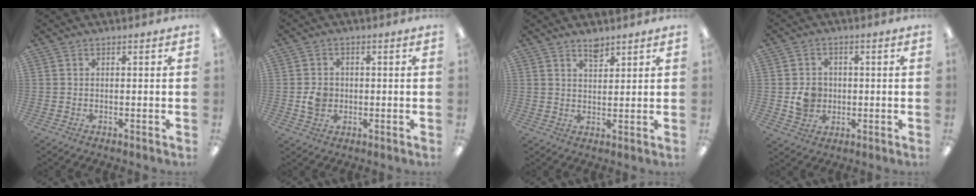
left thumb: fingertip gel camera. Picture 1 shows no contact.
{"total": 4.2, "force": [-0.4, 3.6, 2.1], "torque": [-0.021, 0.002, -0.009]}
{"total": 3.5, "force": [3.0, 1.2, 1.3], "torque": [-0.008, -0.019, 0.051]}
{"total": 5.8, "force": [-0.3, 5.2, 2.5], "torque": [-0.027, 0.005, -0.004]}